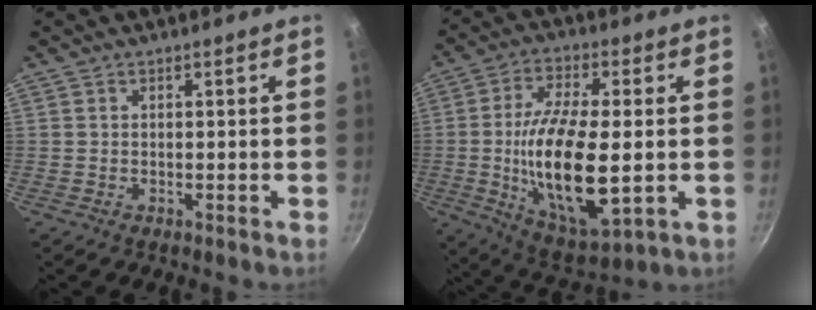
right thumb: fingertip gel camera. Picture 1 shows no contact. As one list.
[{"total": 19.3, "force": [-1.5, 7.5, 17.7], "torque": [-0.331, -0.004, -0.024]}]